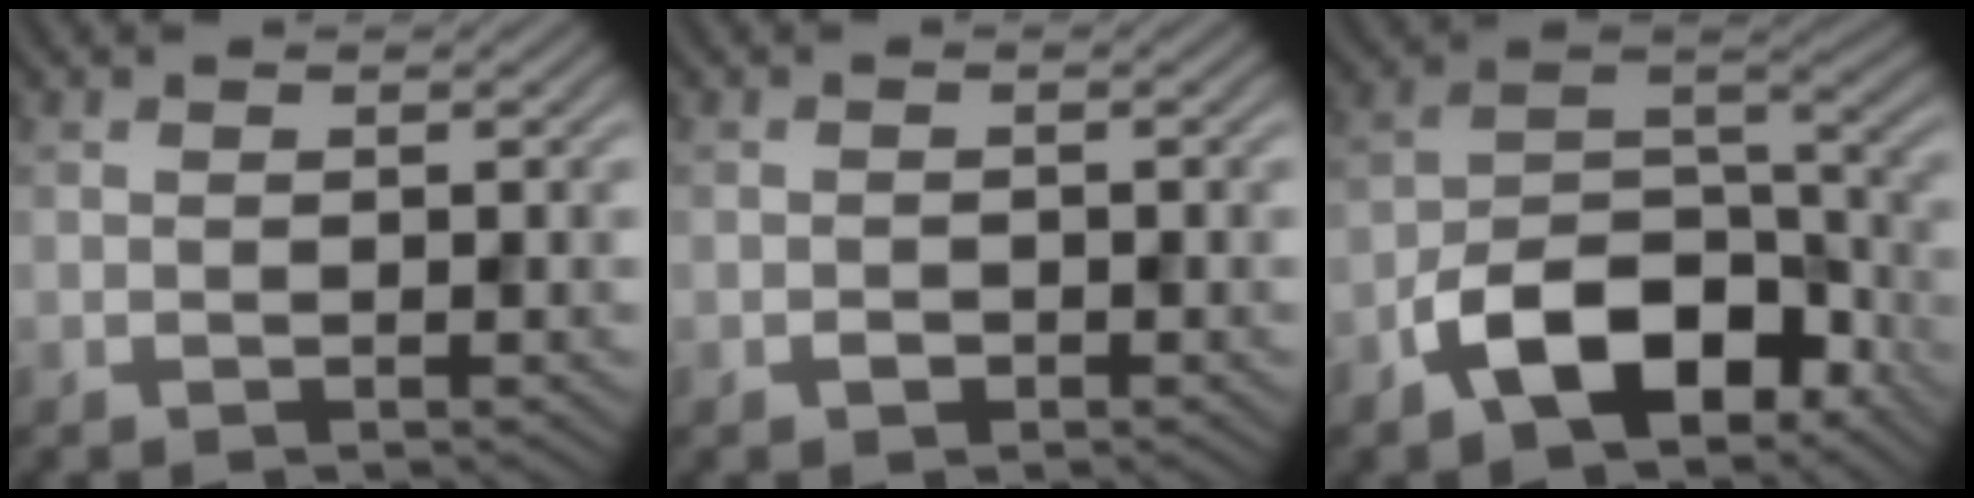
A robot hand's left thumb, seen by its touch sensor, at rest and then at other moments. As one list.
[{"total": 1.0, "force": [-0.5, 0.7, 0.4], "torque": [-0.005, -0.003, -0.011]}, {"total": 11.1, "force": [-6.4, 5.9, 6.9], "torque": [-0.117, -0.002, -0.131]}]